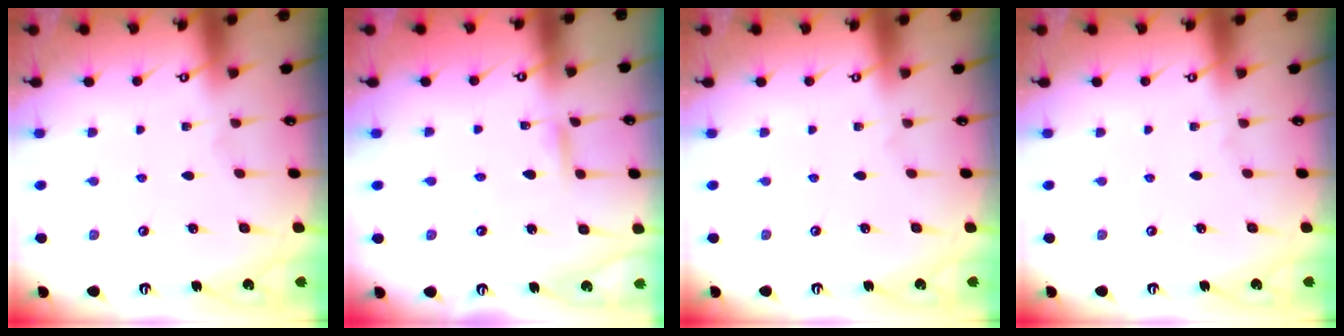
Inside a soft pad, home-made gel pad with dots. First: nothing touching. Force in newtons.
{"total": 4.5, "press": 4.5, "slide": 0.4}
{"total": 0.0}
{"total": 0.0}